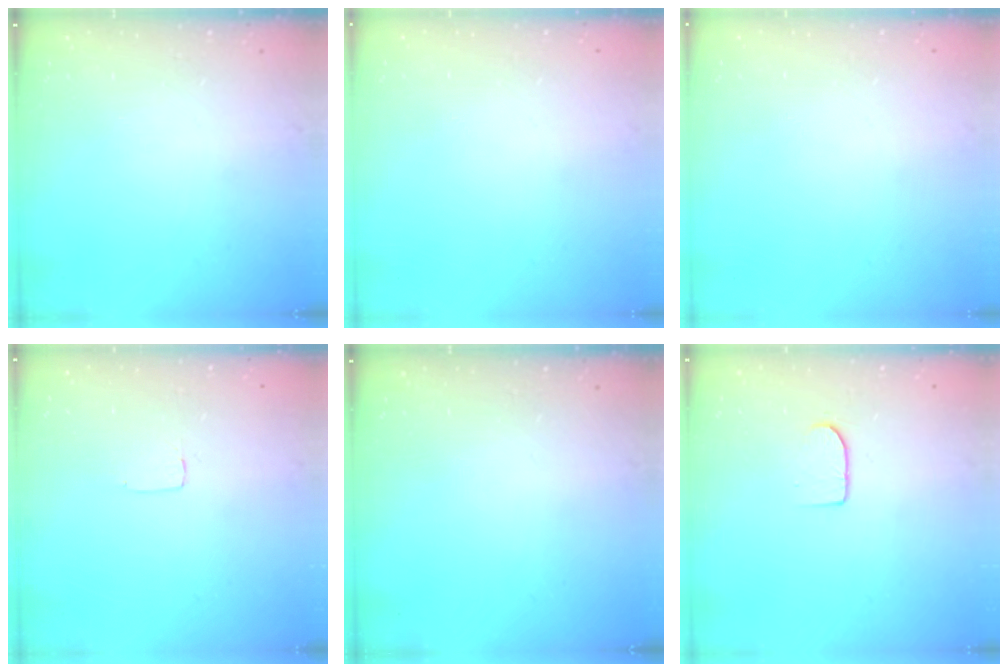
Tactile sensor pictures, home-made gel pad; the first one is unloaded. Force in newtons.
{"total": 0.0}
{"total": 0.0}
{"total": 2.6, "press": 2.6, "slide": 0.2}
{"total": 0.0}
{"total": 6.0, "press": 5.9, "slide": 0.6}